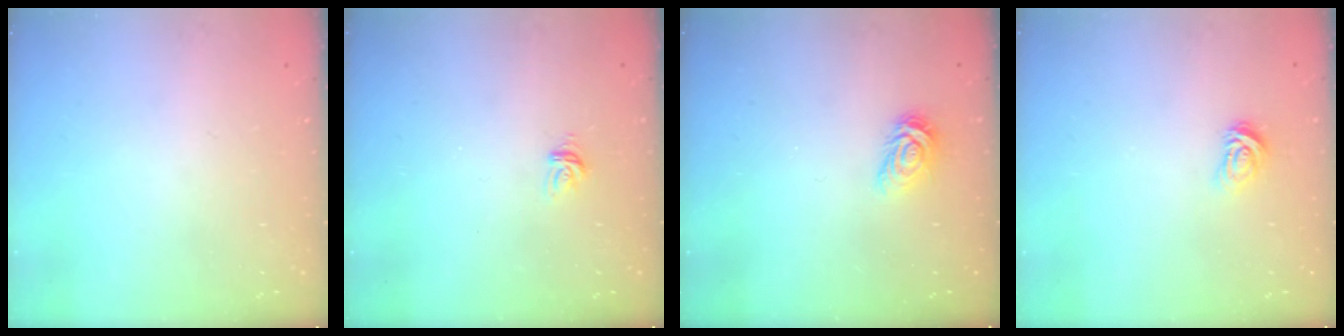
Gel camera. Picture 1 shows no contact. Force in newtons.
{"total": 3.4, "press": 3.4, "slide": 0.2}
{"total": 5.1, "press": 5.0, "slide": 0.6}
{"total": 2.9, "press": 2.8, "slide": 0.4}